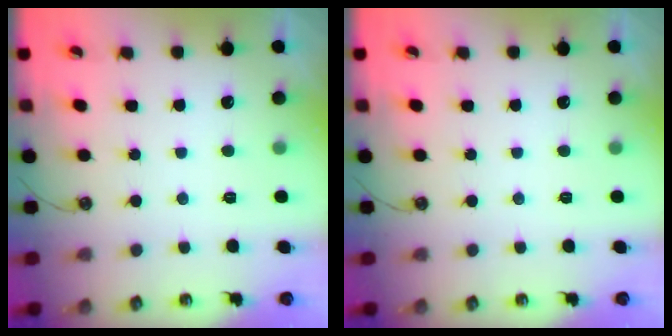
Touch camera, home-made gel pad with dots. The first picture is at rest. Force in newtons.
{"total": 0.0}